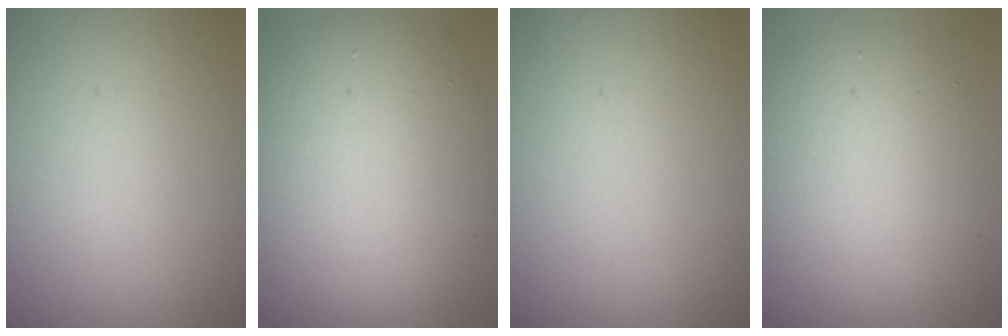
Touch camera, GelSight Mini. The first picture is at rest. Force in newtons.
{"total": 10.0, "press": 10.0, "slide": 0.4}
{"total": 0.0}
{"total": 6.2, "press": 6.1, "slide": 0.5}